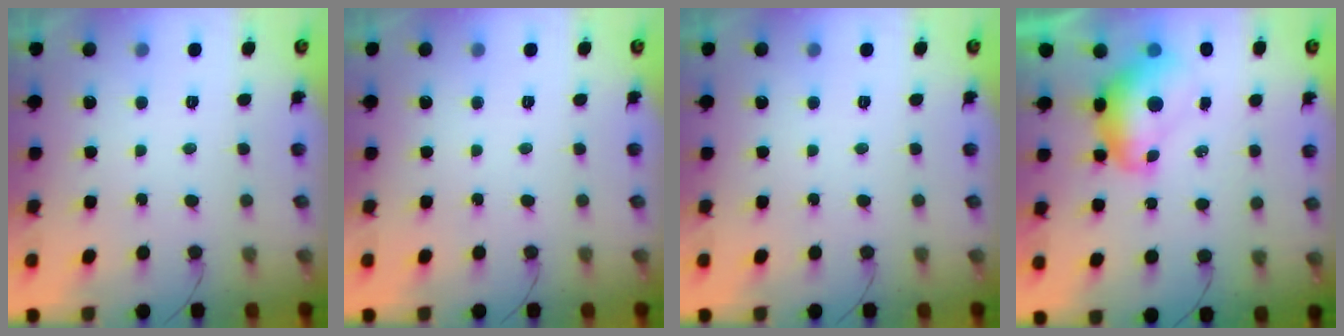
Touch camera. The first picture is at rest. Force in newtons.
{"total": 0.0}
{"total": 0.0}
{"total": 8.6, "press": 8.5, "slide": 0.9}